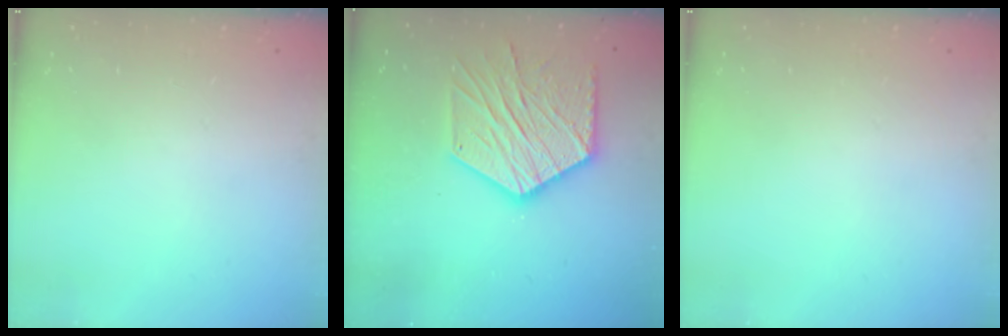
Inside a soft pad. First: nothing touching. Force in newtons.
{"total": 18.3, "press": 18.2, "slide": 1.6}
{"total": 0.0}